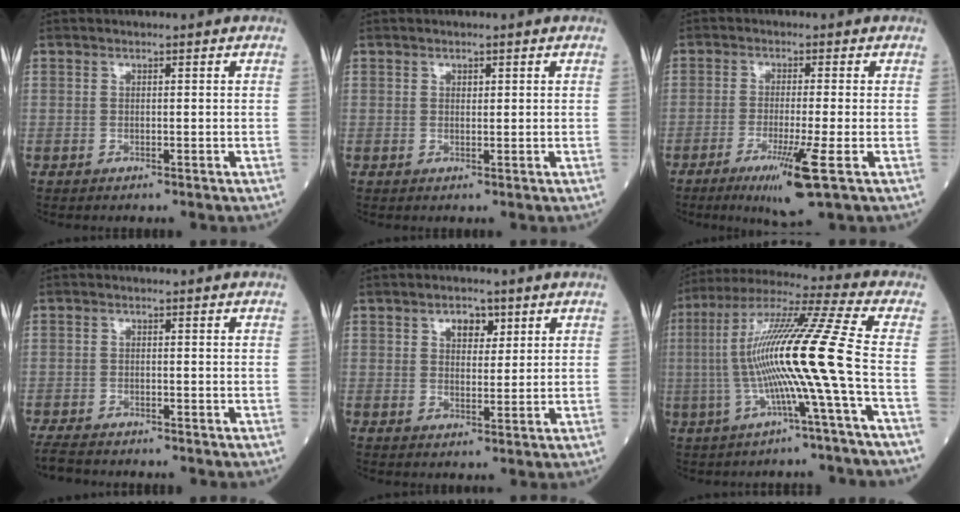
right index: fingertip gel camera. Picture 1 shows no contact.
{"total": 0.7, "force": [0.3, 0.4, 0.4], "torque": [-0.004, -0.003, 0.005]}
{"total": 7.5, "force": [-3.4, -0.7, 6.6], "torque": [-0.117, -0.026, -0.059]}
{"total": 4.0, "force": [-3.7, 0.7, 1.4], "torque": [-0.024, -0.013, -0.064]}
{"total": 3.8, "force": [1.9, 2.2, 2.4], "torque": [-0.034, 0.005, 0.031]}
{"total": 16.1, "force": [-2.4, -2.4, 15.7], "torque": [-0.297, 0.015, -0.056]}